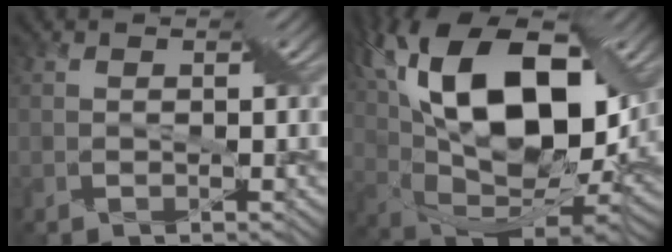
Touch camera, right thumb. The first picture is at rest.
{"total": 20.0, "force": [6.9, 9.7, 16.1], "torque": [-0.340, 0.031, 0.127]}